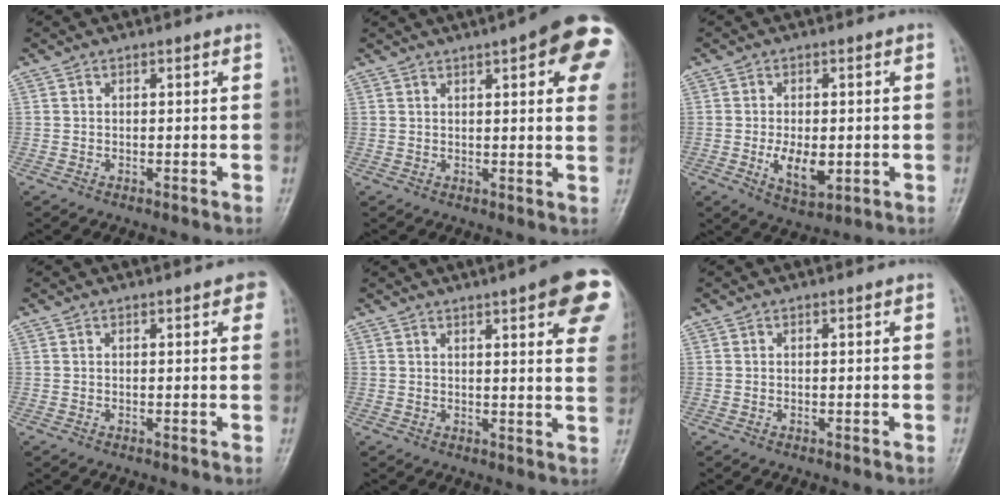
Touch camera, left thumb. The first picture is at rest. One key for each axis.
{"total": 16.1, "fx": 6.8, "fy": 4.4, "fz": 13.9, "tx": -0.158, "ty": -0.008, "tz": 0.074}
{"total": 6.9, "fx": -1.2, "fy": 3.7, "fz": 5.7, "tx": -0.090, "ty": -0.009, "tz": -0.012}
{"total": 5.7, "fx": 3.2, "fy": 1.7, "fz": 4.4, "tx": -0.033, "ty": 0.000, "tz": 0.032}
{"total": 16.6, "fx": 8.5, "fy": 3.7, "fz": 13.8, "tx": -0.156, "ty": -0.019, "tz": 0.093}
{"total": 0.0}